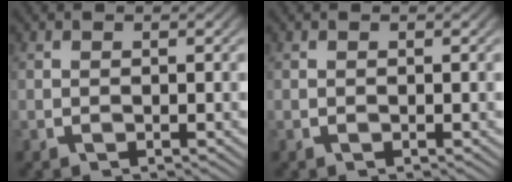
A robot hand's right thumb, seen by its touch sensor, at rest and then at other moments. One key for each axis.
{"total": 0.0}